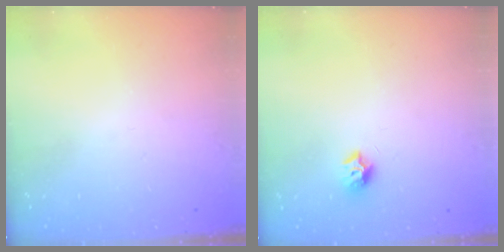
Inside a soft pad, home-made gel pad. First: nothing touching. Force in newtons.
{"total": 7.6, "press": 7.6, "slide": 0.7}